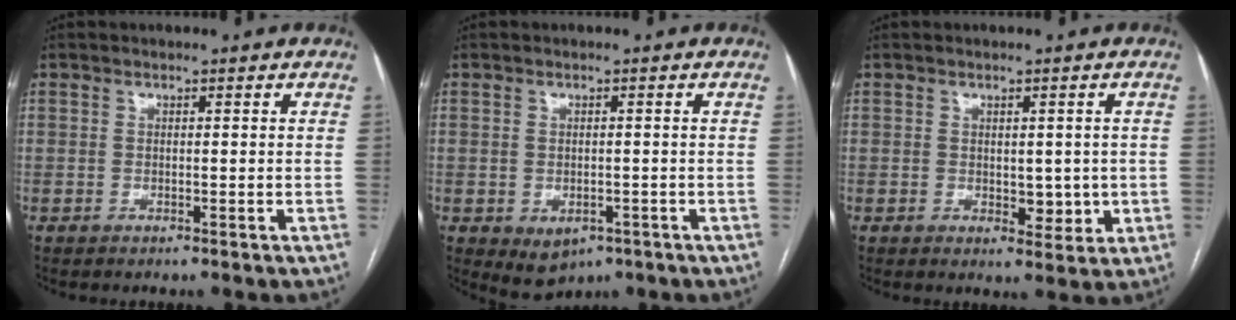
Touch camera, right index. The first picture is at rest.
{"total": 4.5, "force": [-1.9, 3.3, 2.4], "torque": [-0.037, -0.005, -0.013]}
{"total": 4.1, "force": [-0.1, 2.6, 3.1], "torque": [-0.036, -0.001, 0.009]}